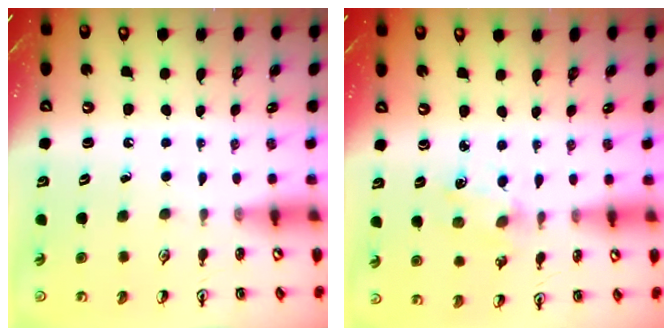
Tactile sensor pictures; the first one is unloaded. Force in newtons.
{"total": 2.4, "press": 2.4, "slide": 0.3}